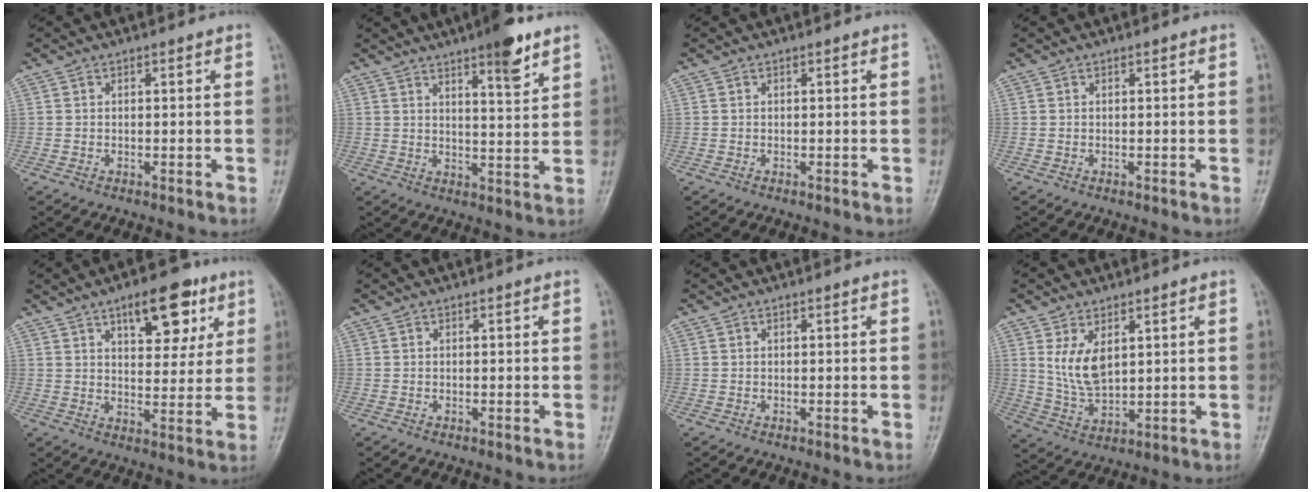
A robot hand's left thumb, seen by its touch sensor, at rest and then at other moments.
{"total": 8.4, "force": [5.5, 1.8, 6.2], "torque": [-0.079, -0.032, 0.079]}
{"total": 0.0}
{"total": 0.0}
{"total": 12.5, "force": [6.4, 6.0, 8.9], "torque": [-0.088, -0.025, 0.092]}
{"total": 0.0}
{"total": 0.0}
{"total": 7.3, "force": [2.6, 4.1, 5.4], "torque": [-0.088, -0.019, 0.061]}